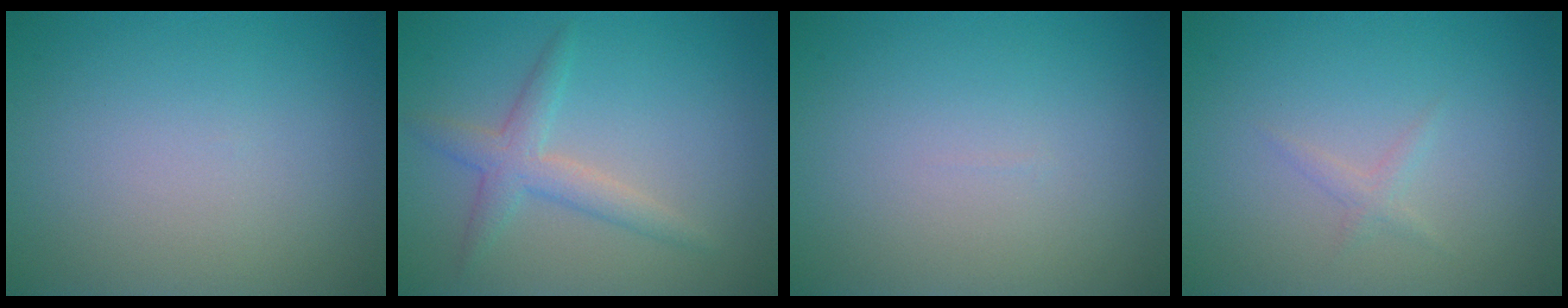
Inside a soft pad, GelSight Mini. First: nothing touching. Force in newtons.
{"total": 2.7, "press": 2.7, "slide": 0.1}
{"total": 0.0}
{"total": 0.8, "press": 0.8, "slide": 0.0}